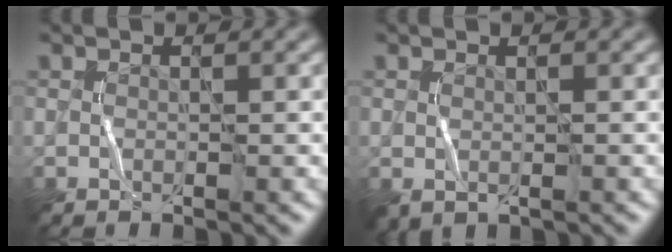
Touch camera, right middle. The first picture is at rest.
{"total": 0.9, "force": [-0.1, 0.5, 0.8], "torque": [-0.014, -0.005, 0.002]}